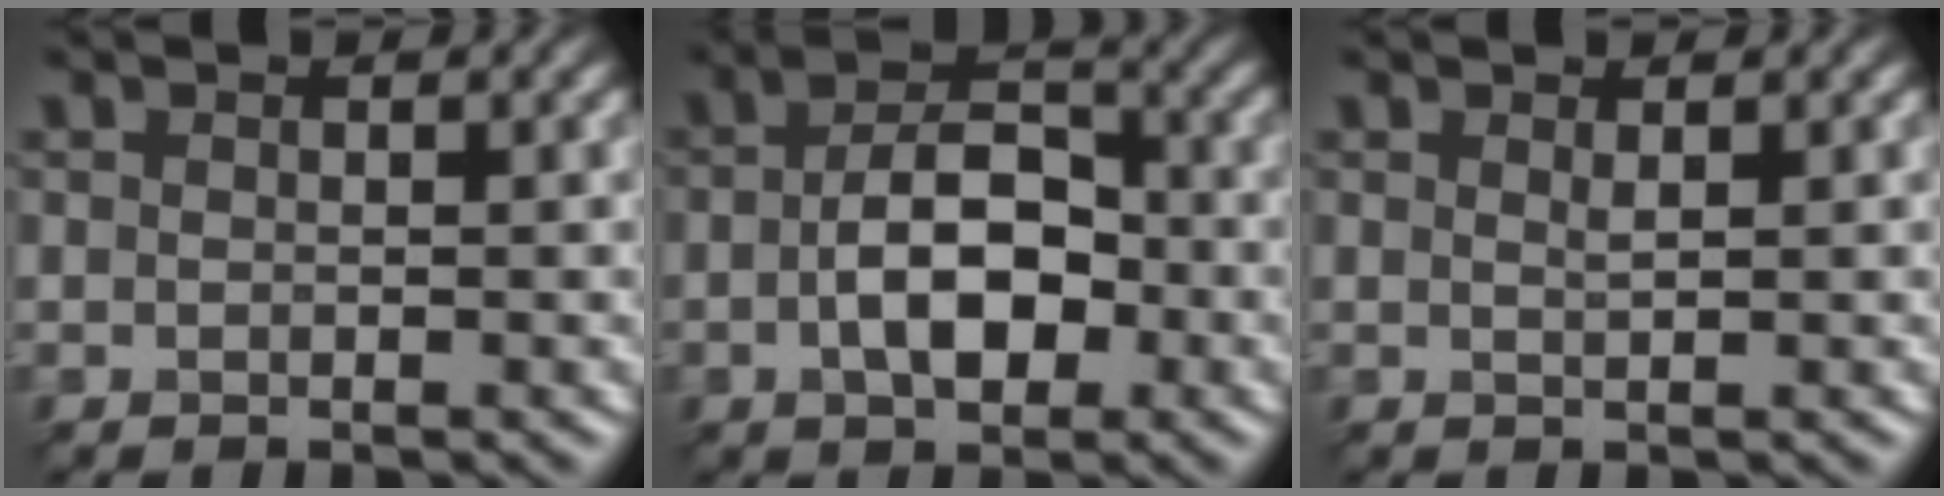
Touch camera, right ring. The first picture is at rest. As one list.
[{"total": 4.2, "force": [-1.7, 1.8, 3.4], "torque": [-0.092, 0.006, -0.007]}, {"total": 1.2, "force": [-0.2, -1.0, -0.6], "torque": [-0.020, 0.000, 0.016]}]